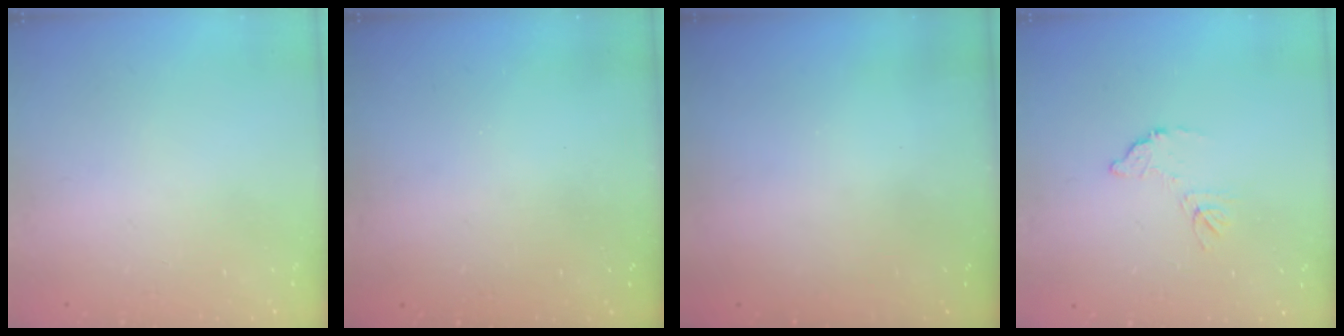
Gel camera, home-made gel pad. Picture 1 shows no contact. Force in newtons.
{"total": 2.9, "press": 2.8, "slide": 1.0}
{"total": 3.0, "press": 3.0, "slide": 0.1}
{"total": 7.2, "press": 7.2, "slide": 0.5}